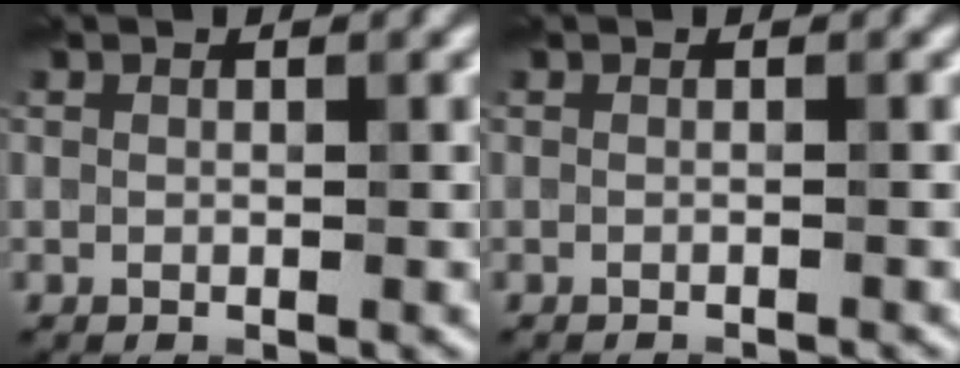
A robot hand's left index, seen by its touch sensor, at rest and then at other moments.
{"total": 1.2, "force": [-0.9, 0.3, 0.7], "torque": [0.004, -0.007, -0.021]}